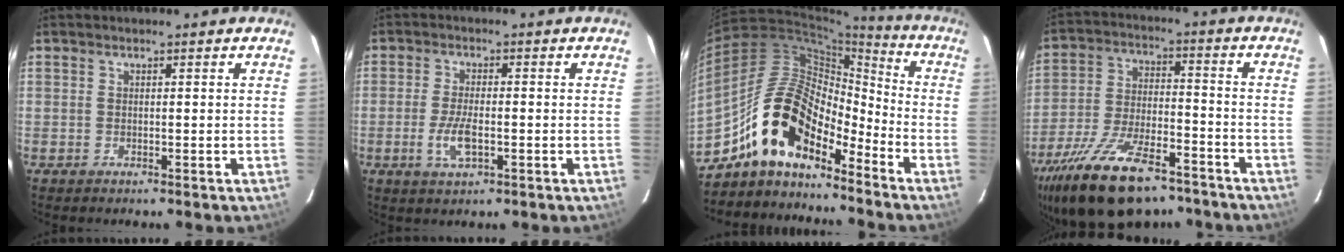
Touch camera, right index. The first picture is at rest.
{"total": 5.5, "force": [-1.7, 1.9, 4.8], "torque": [-0.103, -0.006, -0.033]}
{"total": 15.6, "force": [-11.5, 6.4, 8.4], "torque": [-0.148, 0.018, -0.222]}
{"total": 22.3, "force": [-16.1, 8.7, 12.7], "torque": [-0.252, -0.027, -0.258]}